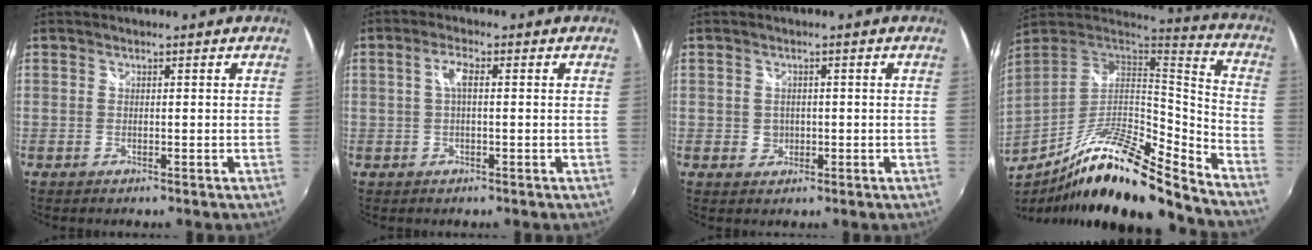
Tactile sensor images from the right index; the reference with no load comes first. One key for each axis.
{"total": 3.0, "fx": 0.3, "fy": 0.9, "fz": 2.8, "tx": -0.056, "ty": 0.007, "tz": 0.006}
{"total": 2.4, "fx": -0.2, "fy": 2.3, "fz": 0.8, "tx": -0.012, "ty": 0.001, "tz": -0.002}
{"total": 20.7, "fx": -15.1, "fy": 2.5, "fz": 13.8, "tx": -0.240, "ty": -0.021, "tz": -0.269}